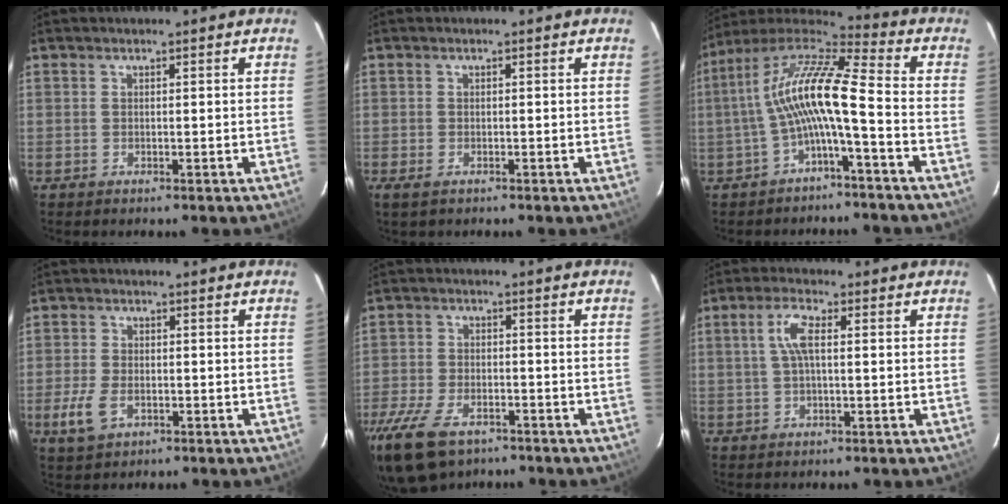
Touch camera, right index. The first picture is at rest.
{"total": 0.8, "force": [-0.6, 0.4, 0.4], "torque": [-0.008, -0.003, -0.012]}
{"total": 12.9, "force": [-2.2, 1.6, 12.6], "torque": [-0.249, 0.019, -0.048]}
{"total": 5.7, "force": [-2.2, 3.3, 4.1], "torque": [-0.100, -0.006, -0.040]}
{"total": 13.1, "force": [-8.9, 6.7, 7.0], "torque": [-0.182, -0.027, -0.162]}
{"total": 4.7, "force": [0.7, 1.4, 4.5], "torque": [-0.089, 0.008, 0.015]}